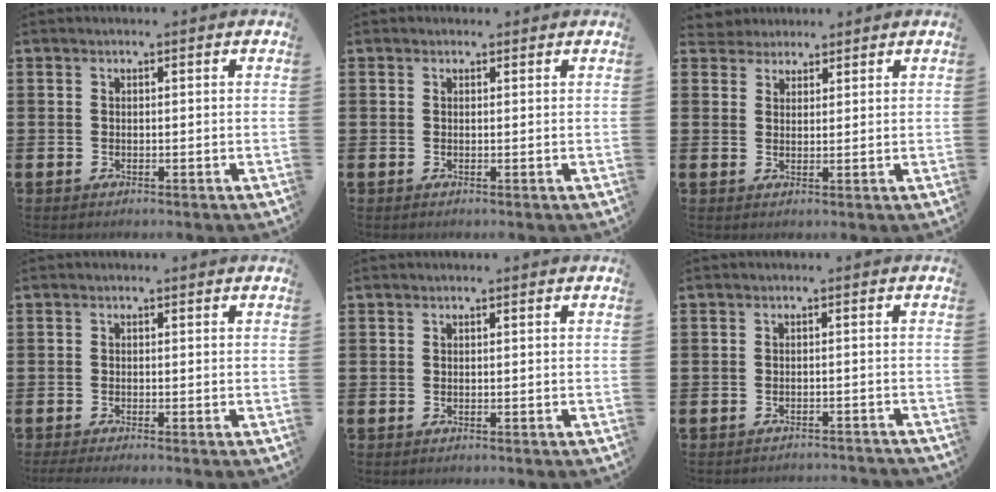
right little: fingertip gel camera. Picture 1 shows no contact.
{"total": 0.7, "force": [0.5, 0.5, 0.2], "torque": [0.003, 0.003, 0.006]}
{"total": 2.9, "force": [2.7, 1.1, -0.3], "torque": [0.012, -0.005, 0.048]}
{"total": 0.7, "force": [-0.5, 0.0, 0.6], "torque": [-0.009, -0.002, -0.009]}
{"total": 0.0}
{"total": 1.3, "force": [-1.3, -0.1, -0.1], "torque": [-0.002, 0.003, -0.027]}